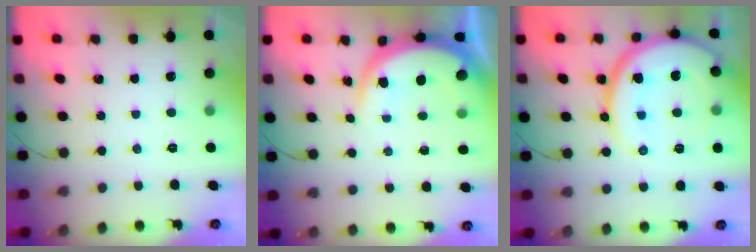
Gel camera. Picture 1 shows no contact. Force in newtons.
{"total": 9.1, "press": 9.0, "slide": 1.1}
{"total": 18.7, "press": 18.6, "slide": 2.1}